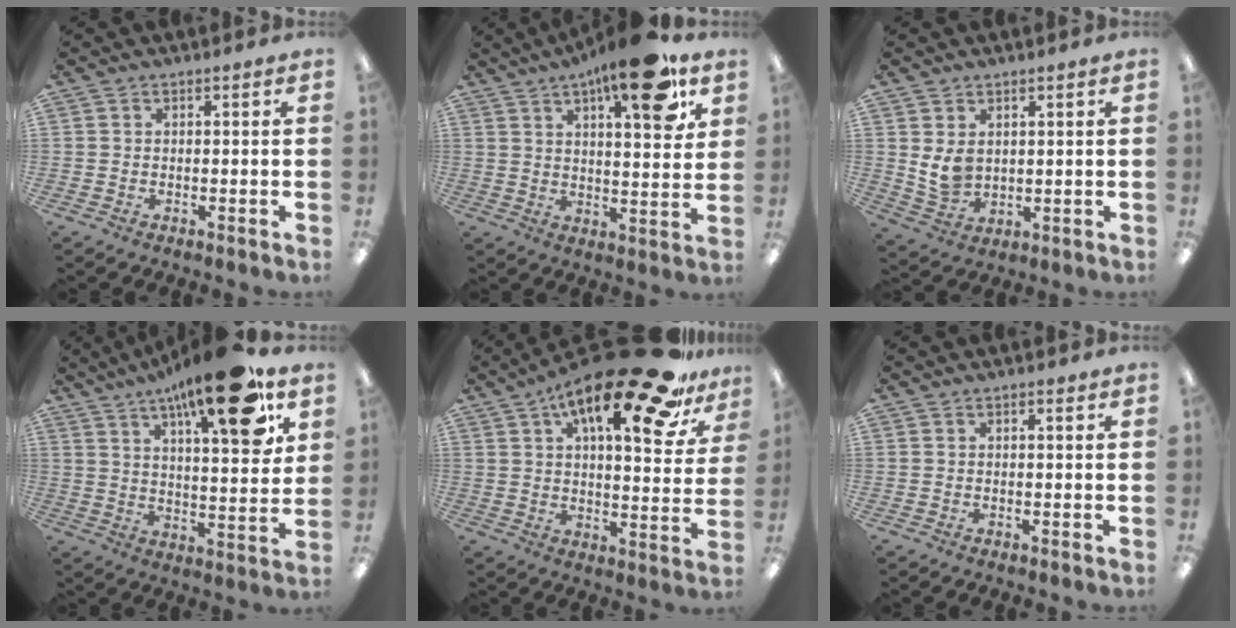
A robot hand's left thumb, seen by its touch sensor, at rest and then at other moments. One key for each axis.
{"total": 16.7, "fx": 9.9, "fy": 5.5, "fz": 12.4, "tx": -0.166, "ty": -0.049, "tz": 0.150}
{"total": 6.0, "fx": 2.4, "fy": 4.4, "fz": 3.3, "tx": -0.066, "ty": -0.013, "tz": 0.044}
{"total": 20.6, "fx": 12.7, "fy": 6.0, "fz": 15.0, "tx": -0.219, "ty": -0.066, "tz": 0.195}
{"total": 23.7, "fx": 15.0, "fy": 7.1, "fz": 16.9, "tx": -0.260, "ty": -0.083, "tz": 0.239}
{"total": 0.7, "fx": 0.4, "fy": 0.1, "fz": 0.6, "tx": -0.012, "ty": 0.001, "tz": 0.006}